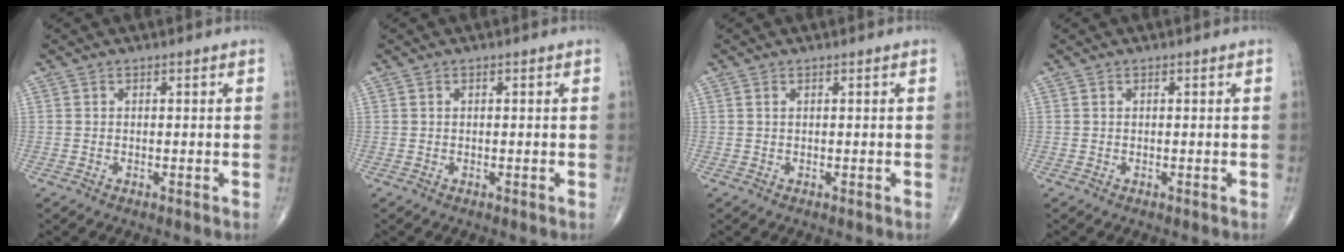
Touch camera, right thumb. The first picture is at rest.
{"total": 0.0}
{"total": 0.0}
{"total": 0.0}